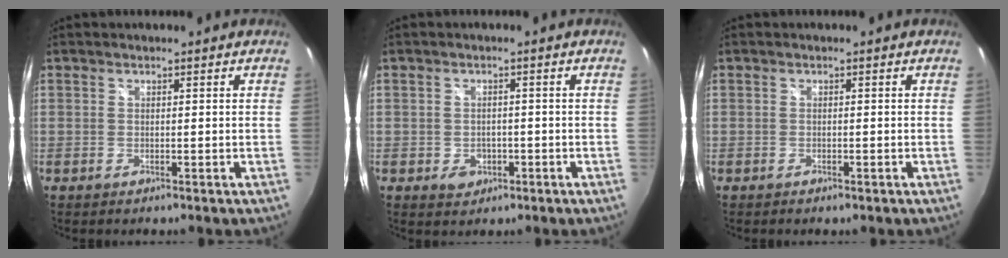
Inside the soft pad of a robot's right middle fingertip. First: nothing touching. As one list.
[{"total": 3.4, "force": [-1.3, 2.8, 1.3], "torque": [-0.030, 0.000, -0.013]}, {"total": 0.8, "force": [-0.5, 0.3, 0.4], "torque": [-0.008, -0.003, -0.009]}]